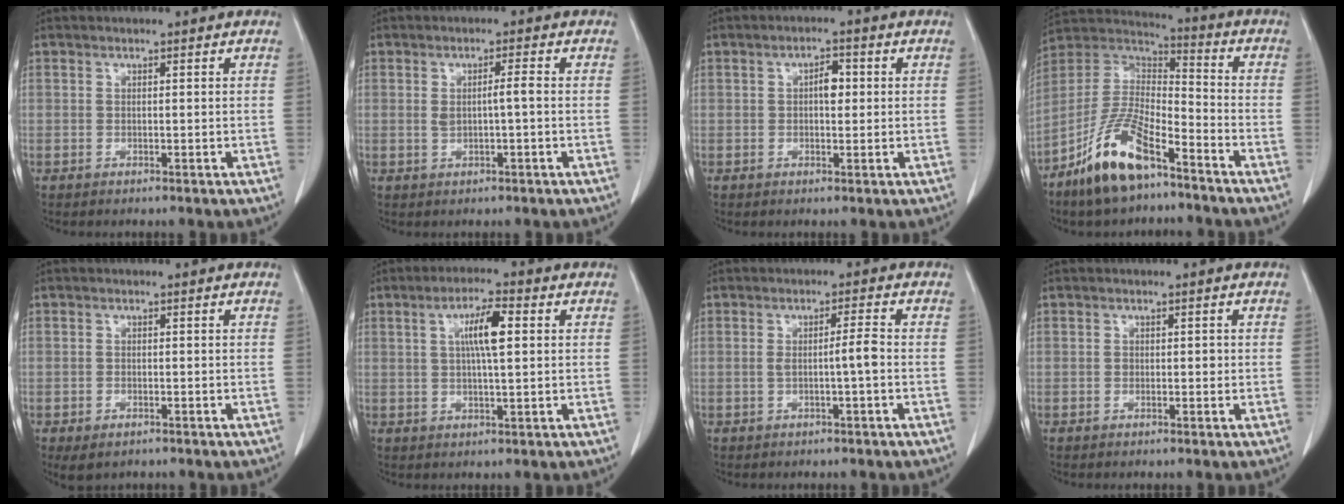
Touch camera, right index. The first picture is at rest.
{"total": 2.8, "force": [0.0, 0.3, 2.8], "torque": [-0.050, 0.004, 0.004]}
{"total": 2.8, "force": [0.3, 1.3, 2.4], "torque": [-0.037, 0.005, 0.003]}
{"total": 14.1, "force": [-9.1, 4.2, 9.8], "torque": [-0.204, 0.003, -0.172]}
{"total": 3.0, "force": [-1.9, 1.5, 1.7], "torque": [-0.031, -0.005, -0.022]}
{"total": 6.2, "force": [1.4, 0.8, 6.0], "torque": [-0.109, 0.008, 0.025]}
{"total": 3.0, "force": [-0.5, -0.2, 2.9], "torque": [-0.049, 0.002, -0.007]}
{"total": 1.2, "force": [-0.1, 0.8, 0.9], "torque": [-0.011, 0.004, 0.000]}